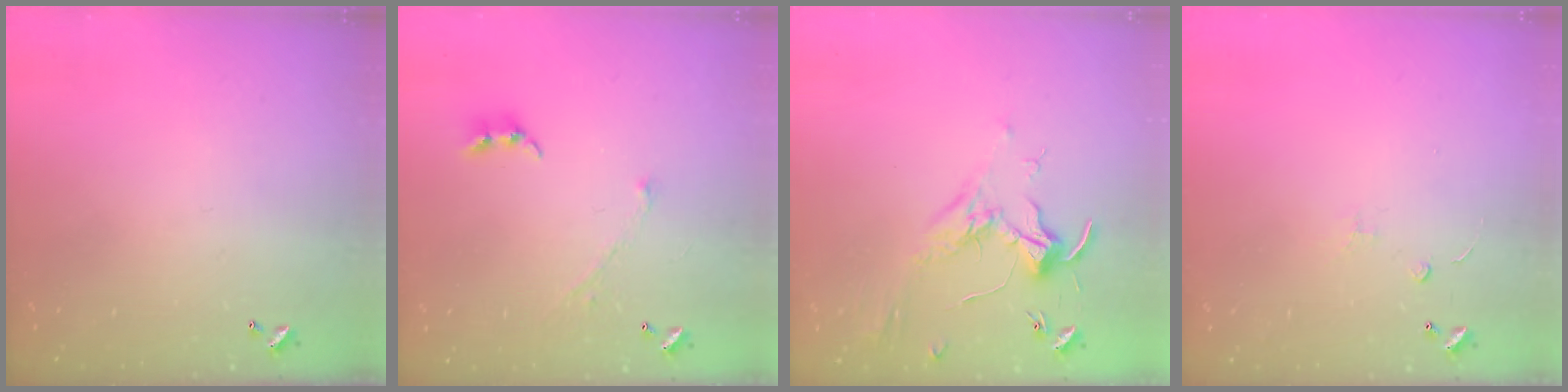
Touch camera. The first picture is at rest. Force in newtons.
{"total": 2.9, "press": 2.9, "slide": 0.4}
{"total": 1.7, "press": 1.5, "slide": 0.7}
{"total": 1.6, "press": 1.5, "slide": 0.4}